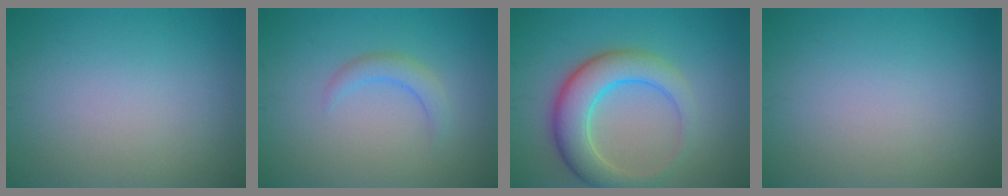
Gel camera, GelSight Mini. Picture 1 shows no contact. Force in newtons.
{"total": 1.9, "press": 1.9, "slide": 0.3}
{"total": 6.4, "press": 6.4, "slide": 0.3}
{"total": 0.0}